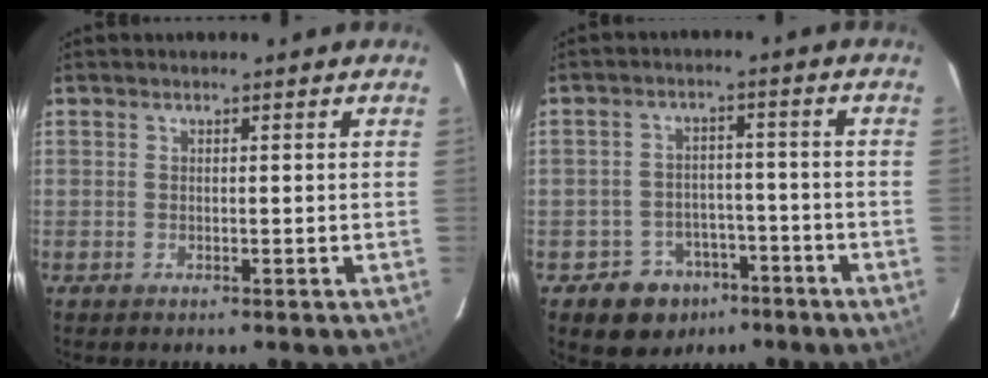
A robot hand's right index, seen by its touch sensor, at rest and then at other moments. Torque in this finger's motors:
{"motor_torque": [0.17, -0.33, 0.01, -0.08]}